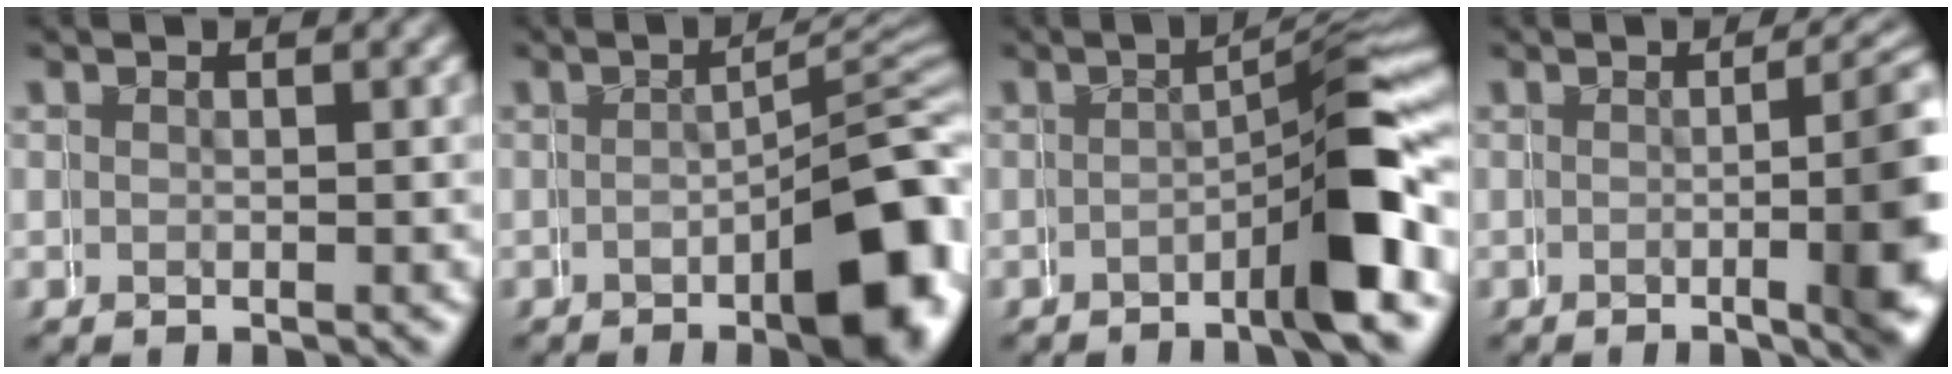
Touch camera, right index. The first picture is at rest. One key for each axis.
{"total": 9.6, "fx": -4.2, "fy": 3.2, "fz": 8.0, "tx": -0.068, "ty": 0.010, "tz": -0.060}
{"total": 7.4, "fx": -2.3, "fy": 0.5, "fz": 7.0, "tx": -0.093, "ty": 0.015, "tz": -0.035}
{"total": 6.6, "fx": -0.9, "fy": 1.1, "fz": 6.4, "tx": -0.048, "ty": 0.004, "tz": -0.016}